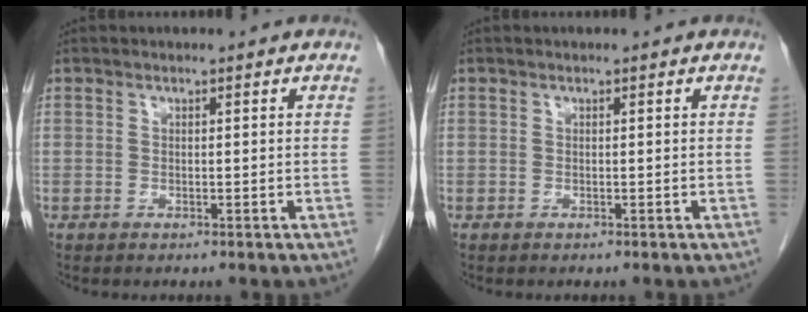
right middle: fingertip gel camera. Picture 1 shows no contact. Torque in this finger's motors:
{"motor_torque": [-0.31, 0.02, 0.01, 0.01]}